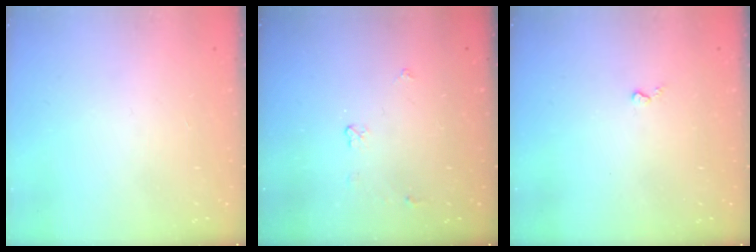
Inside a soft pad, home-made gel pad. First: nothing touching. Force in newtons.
{"total": 3.4, "press": 3.4, "slide": 0.6}
{"total": 3.3, "press": 3.3, "slide": 0.5}